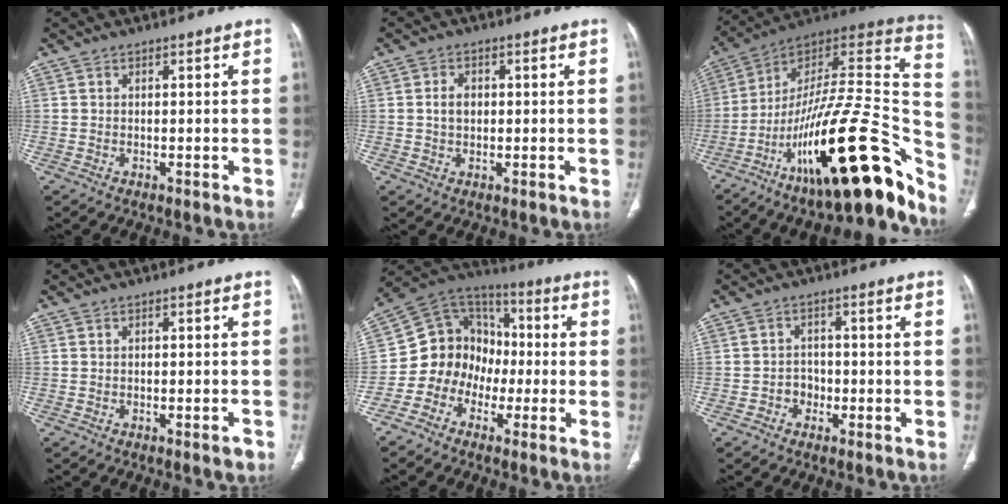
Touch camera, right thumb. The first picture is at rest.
{"total": 3.1, "force": [0.2, 2.3, 2.1], "torque": [-0.031, 0.007, 0.002]}
{"total": 34.6, "force": [-17.8, 10.6, 27.8], "torque": [-0.340, 0.086, -0.280]}
{"total": 1.4, "force": [-0.9, 0.4, 1.0], "torque": [-0.018, -0.001, -0.010]}
{"total": 12.9, "force": [-3.4, 11.5, 4.9], "torque": [-0.038, 0.072, -0.075]}
{"total": 2.9, "force": [-1.2, 2.5, 0.9], "torque": [0.004, 0.015, -0.025]}